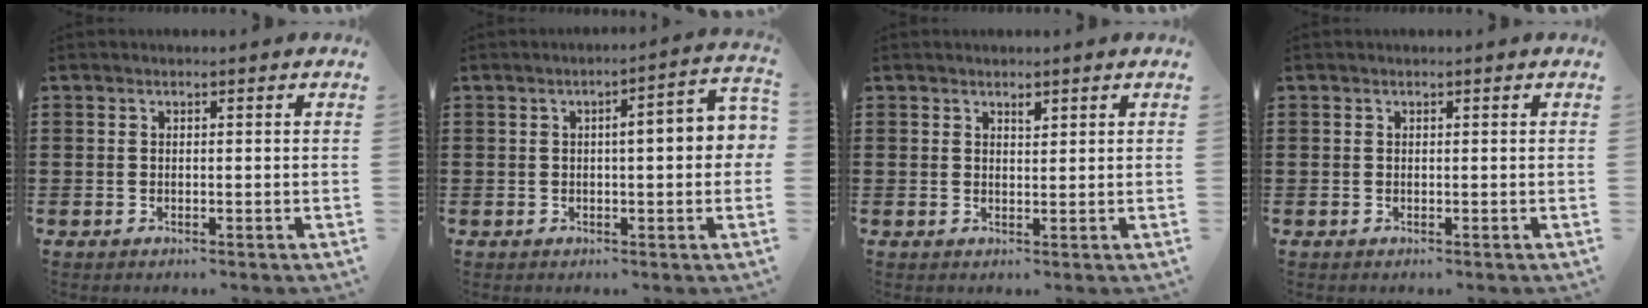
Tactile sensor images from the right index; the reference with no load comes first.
{"total": 5.2, "force": [0.1, 0.9, 5.1], "torque": [-0.074, -0.001, -0.006]}
{"total": 1.2, "force": [1.0, 0.5, 0.5], "torque": [-0.003, -0.001, 0.016]}
{"total": 0.0}